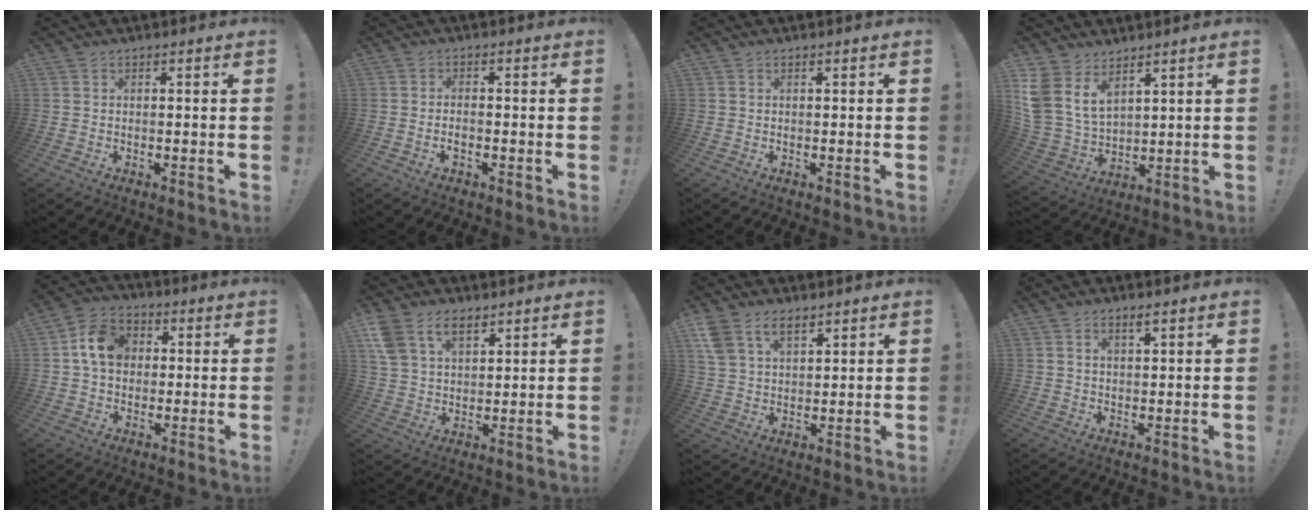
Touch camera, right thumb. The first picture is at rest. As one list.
[{"total": 1.7, "force": [-1.0, 0.6, 1.2], "torque": [-0.026, 0.007, -0.017]}, {"total": 0.0}, {"total": 11.7, "force": [7.0, 7.2, 6.0], "torque": [-0.133, -0.049, 0.138]}, {"total": 11.0, "force": [2.0, 8.7, 6.4], "torque": [-0.100, 0.017, 0.043]}, {"total": 10.0, "force": [6.0, 6.1, 5.1], "torque": [-0.098, -0.012, 0.120]}, {"total": 8.3, "force": [5.3, 4.8, 4.3], "torque": [-0.088, -0.012, 0.106]}, {"total": 2.2, "force": [1.3, 0.7, 1.6], "torque": [-0.031, 0.000, 0.023]}]